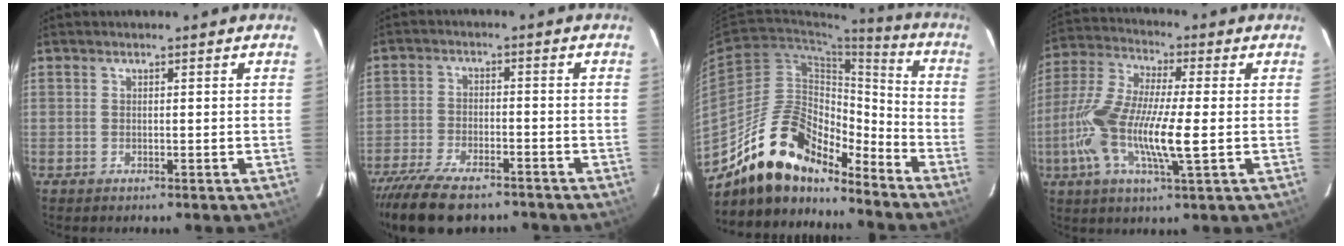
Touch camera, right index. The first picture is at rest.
{"total": 13.8, "force": [-11.1, 4.8, 6.7], "torque": [-0.150, -0.028, -0.189]}
{"total": 18.4, "force": [-14.9, 7.2, 8.0], "torque": [-0.144, 0.026, -0.256]}
{"total": 15.7, "force": [-2.7, 3.2, 15.1], "torque": [-0.307, -0.006, -0.061]}